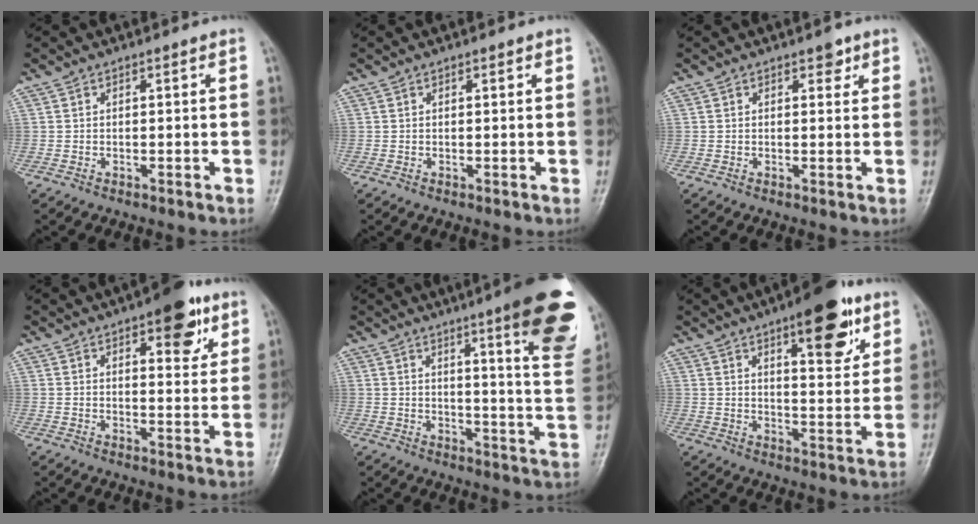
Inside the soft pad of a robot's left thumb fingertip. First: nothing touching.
{"total": 0.7, "force": [0.4, 0.4, 0.4], "torque": [-0.003, -0.002, 0.004]}
{"total": 2.2, "force": [1.4, 1.3, 1.2], "torque": [-0.001, -0.005, 0.016]}
{"total": 10.4, "force": [5.7, 4.2, 7.6], "torque": [-0.071, -0.023, 0.073]}
{"total": 19.8, "force": [11.6, 2.7, 15.8], "torque": [-0.174, -0.058, 0.142]}
{"total": 14.1, "force": [7.9, 5.0, 10.6], "torque": [-0.112, -0.038, 0.110]}